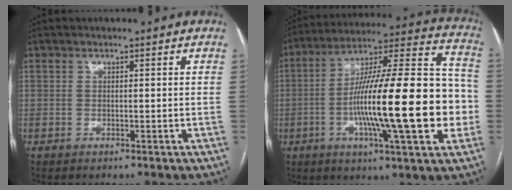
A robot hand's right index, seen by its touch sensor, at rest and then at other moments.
{"total": 24.7, "force": [-4.6, 2.9, 24.1], "torque": [-0.355, 0.012, -0.076]}